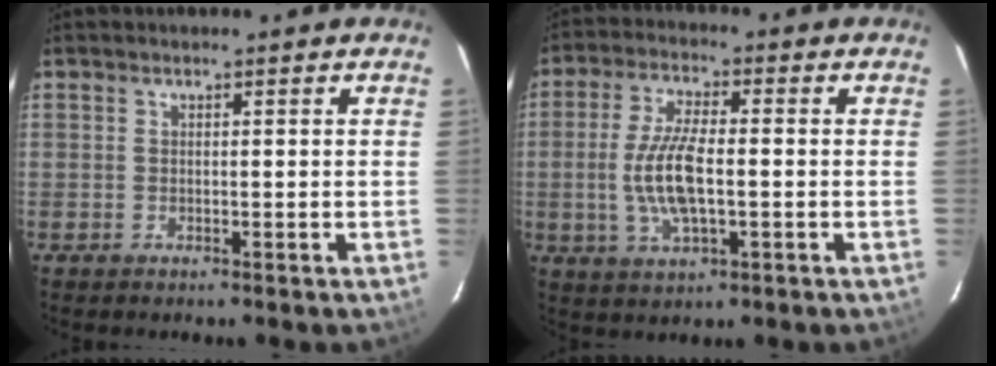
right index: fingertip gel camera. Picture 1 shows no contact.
{"total": 9.9, "force": [-1.3, 3.4, 9.2], "torque": [-0.191, -0.003, -0.025]}